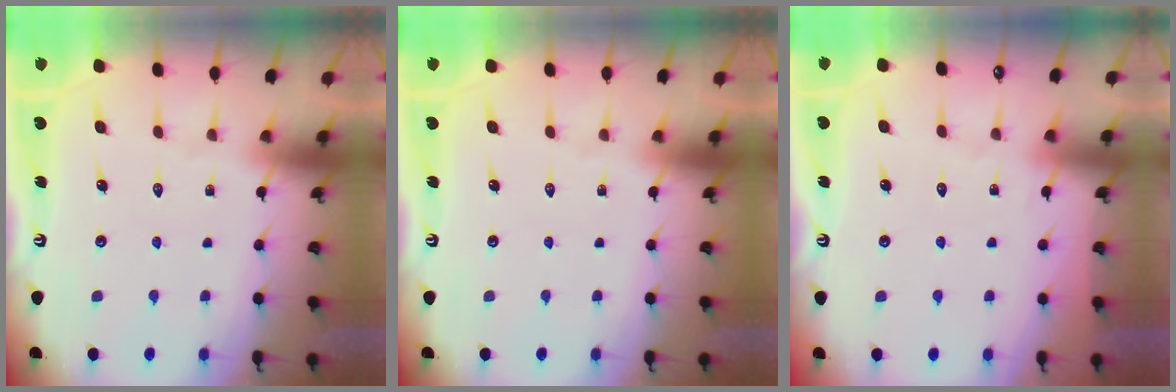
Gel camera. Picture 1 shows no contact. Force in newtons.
{"total": 0.0}
{"total": 3.2, "press": 3.2, "slide": 0.6}